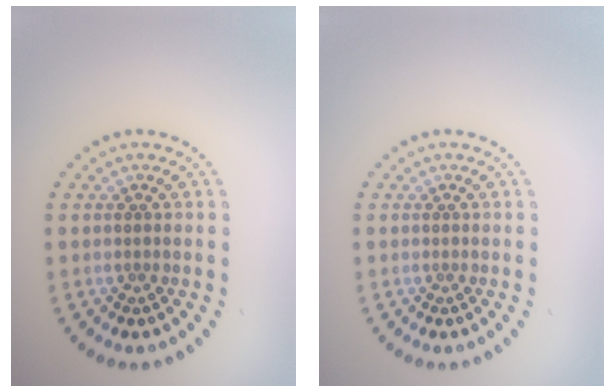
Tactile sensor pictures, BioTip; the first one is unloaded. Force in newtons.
{"total": 0.0}